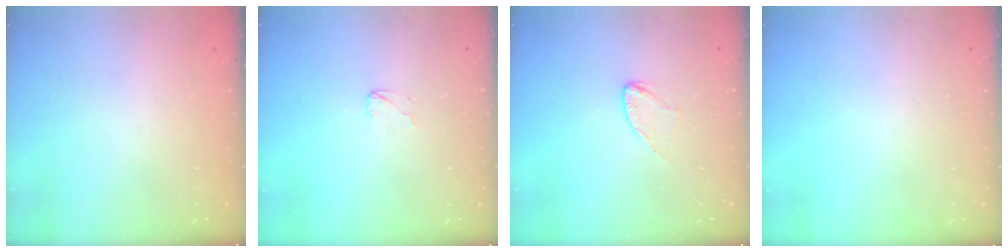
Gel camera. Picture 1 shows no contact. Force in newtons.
{"total": 2.4, "press": 2.4, "slide": 0.2}
{"total": 3.8, "press": 3.7, "slide": 0.4}
{"total": 0.0}